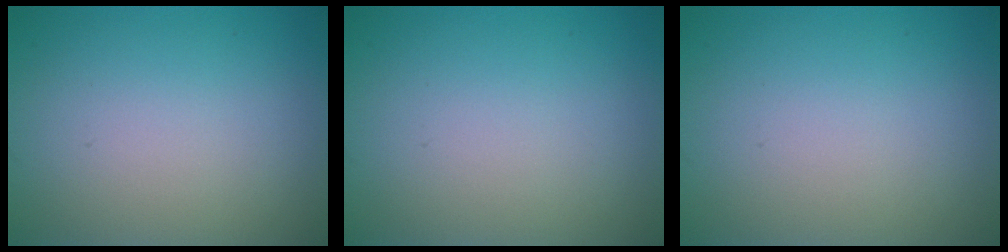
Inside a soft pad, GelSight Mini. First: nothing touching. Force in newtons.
{"total": 0.0}
{"total": 0.0}